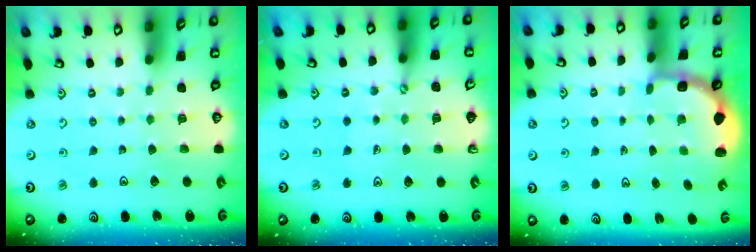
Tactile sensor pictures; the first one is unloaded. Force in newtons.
{"total": 0.7, "press": 0.7, "slide": 0.0}
{"total": 2.7, "press": 2.1, "slide": 1.7}